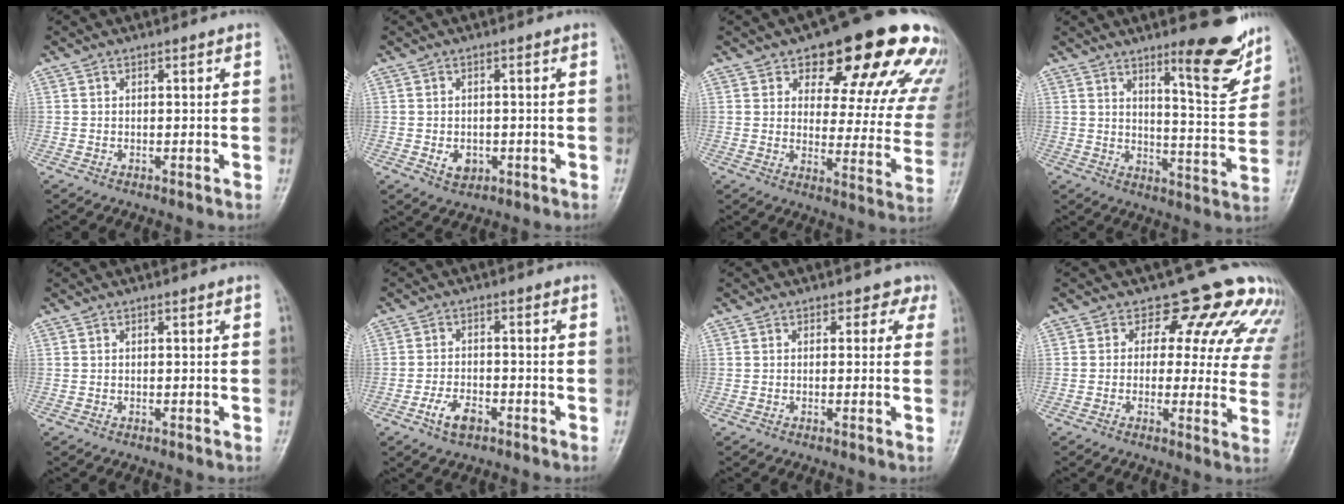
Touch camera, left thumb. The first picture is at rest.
{"total": 3.1, "force": [-0.9, 2.4, 1.7], "torque": [-0.015, 0.001, -0.006]}
{"total": 23.1, "force": [14.1, 9.8, 15.6], "torque": [-0.156, -0.047, 0.176]}
{"total": 13.1, "force": [8.7, 2.9, 9.4], "torque": [-0.095, -0.066, 0.127]}
{"total": 0.0}
{"total": 4.6, "force": [-2.7, 2.4, 2.8], "torque": [-0.051, 0.015, -0.048]}
{"total": 2.1, "force": [1.1, 1.7, 0.5], "torque": [0.020, -0.003, -0.004]}
{"total": 14.2, "force": [10.7, 7.3, 5.9], "torque": [-0.009, -0.044, 0.094]}